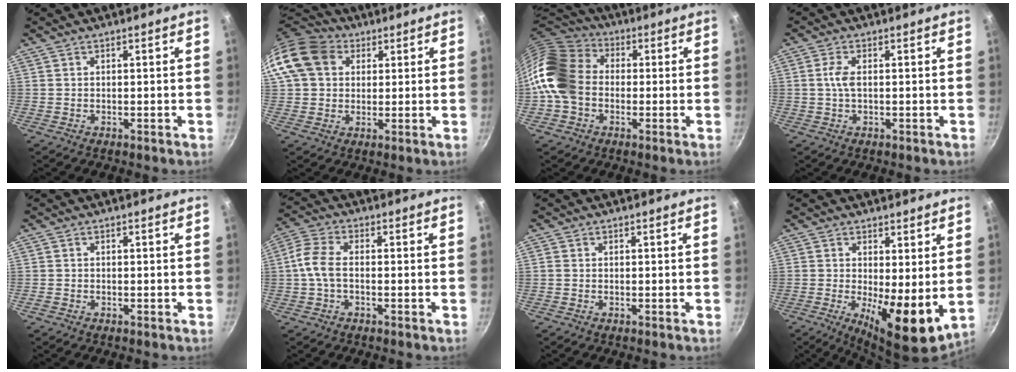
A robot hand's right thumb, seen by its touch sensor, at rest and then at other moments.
{"total": 13.6, "force": [4.5, 10.8, 7.0], "torque": [-0.119, 0.018, 0.069]}
{"total": 16.5, "force": [-1.1, 13.1, 10.1], "torque": [-0.181, 0.038, -0.038]}
{"total": 2.9, "force": [0.1, 1.2, 2.7], "torque": [-0.066, 0.005, 0.000]}
{"total": 0.5, "force": [-0.3, 0.4, 0.1], "torque": [-0.003, 0.003, -0.008]}
{"total": 5.8, "force": [-0.8, 3.2, 4.8], "torque": [-0.112, 0.022, -0.030]}
{"total": 0.7, "force": [-0.1, 0.6, 0.3], "torque": [-0.007, 0.002, -0.004]}
{"total": 10.5, "force": [-0.3, 3.6, 9.9], "torque": [-0.135, -0.025, 0.002]}